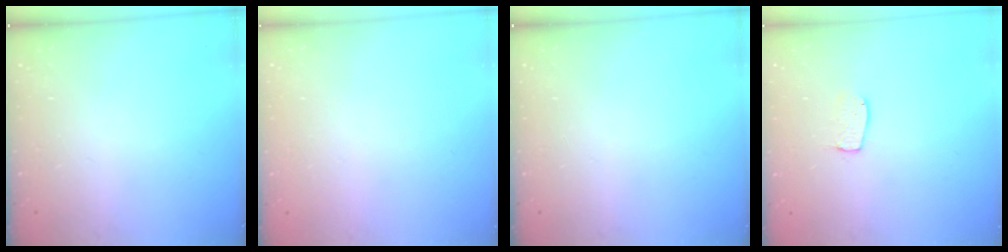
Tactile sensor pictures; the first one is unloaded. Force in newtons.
{"total": 0.0}
{"total": 0.0}
{"total": 5.7, "press": 5.7, "slide": 0.4}